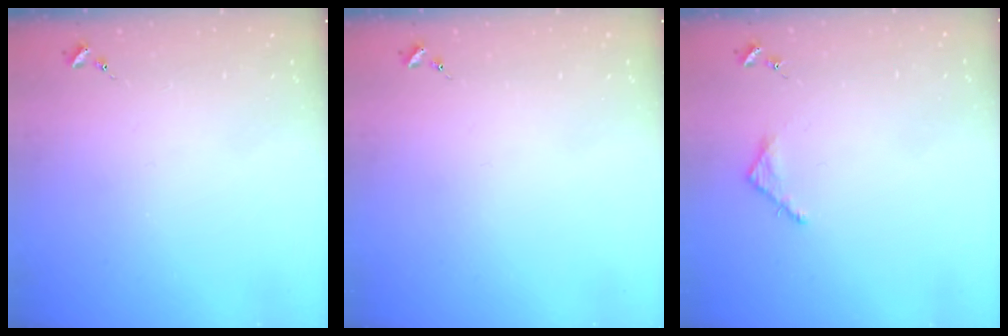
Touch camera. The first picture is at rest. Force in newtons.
{"total": 0.0}
{"total": 3.5, "press": 3.5, "slide": 0.3}